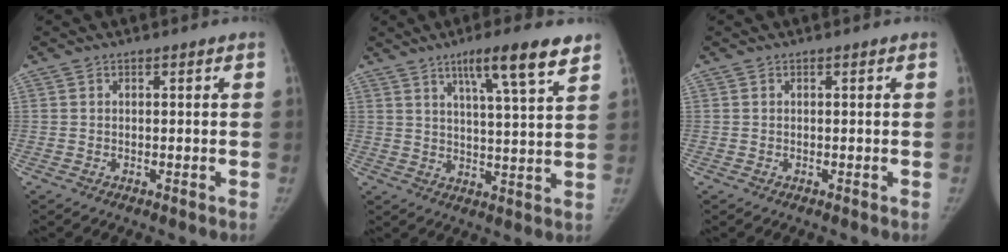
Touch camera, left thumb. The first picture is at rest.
{"total": 11.5, "force": [7.2, 1.3, 8.8], "torque": [-0.131, -0.031, 0.111]}
{"total": 0.0}